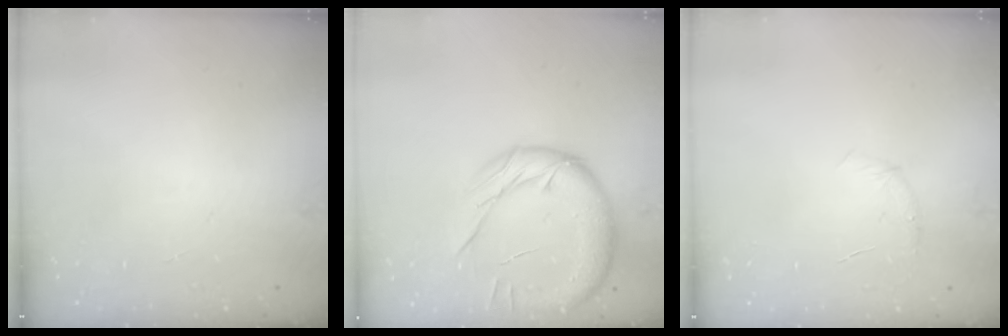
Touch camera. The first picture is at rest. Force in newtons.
{"total": 15.2, "press": 15.1, "slide": 1.7}
{"total": 5.2, "press": 5.0, "slide": 1.5}